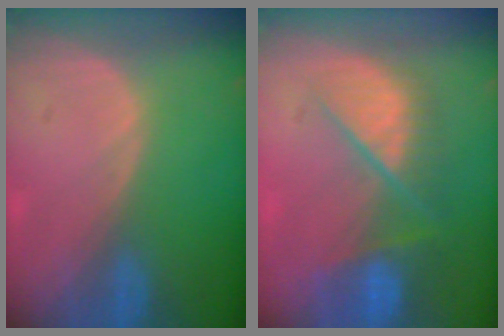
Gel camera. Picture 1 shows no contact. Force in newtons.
{"total": 9.6, "press": 8.2, "slide": 5.1}